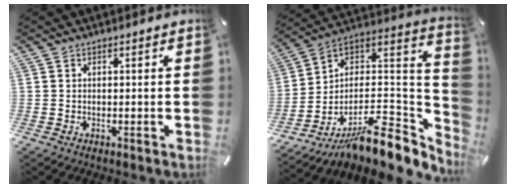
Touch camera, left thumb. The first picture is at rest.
{"total": 14.0, "force": [-6.4, 8.7, 8.9], "torque": [-0.088, -0.021, -0.102]}